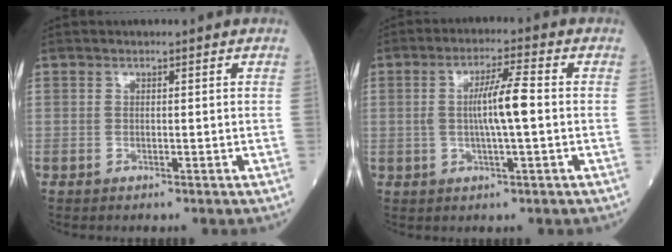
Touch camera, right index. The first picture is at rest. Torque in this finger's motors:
{"motor_torque": [0.26, -0.04, 0.18, 0.09]}